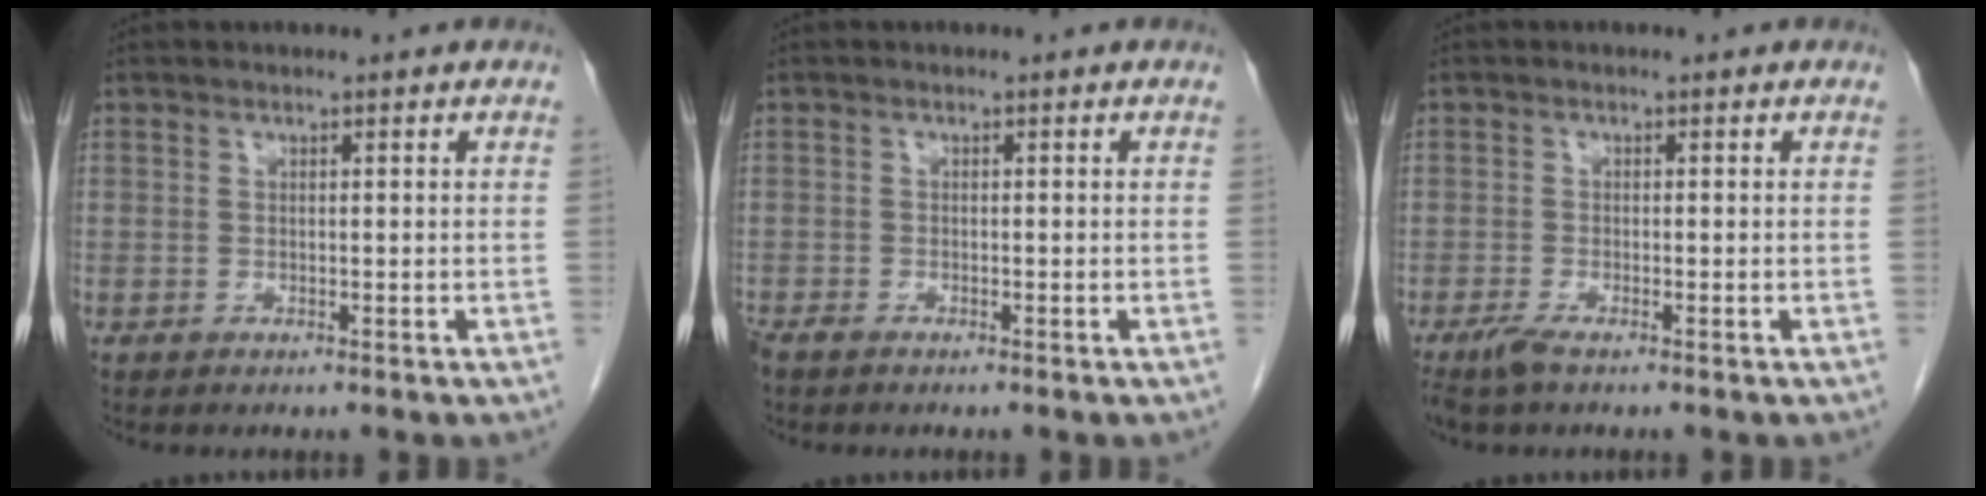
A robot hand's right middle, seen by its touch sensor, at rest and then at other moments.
{"total": 1.6, "force": [-1.3, 0.5, 0.7], "torque": [-0.019, -0.004, -0.022]}
{"total": 2.4, "force": [-1.7, 0.2, 1.6], "torque": [-0.037, -0.006, -0.035]}